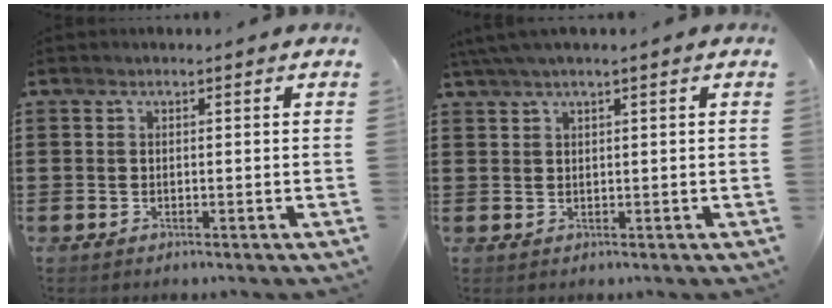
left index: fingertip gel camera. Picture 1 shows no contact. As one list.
[{"total": 2.1, "force": [1.4, 0.0, 1.6], "torque": [-0.032, 0.001, 0.026]}]